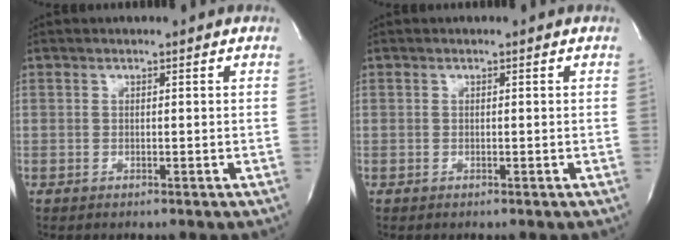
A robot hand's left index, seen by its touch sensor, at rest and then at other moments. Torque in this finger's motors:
{"motor_torque": [0.00, 0.00, -0.03, 0.00]}